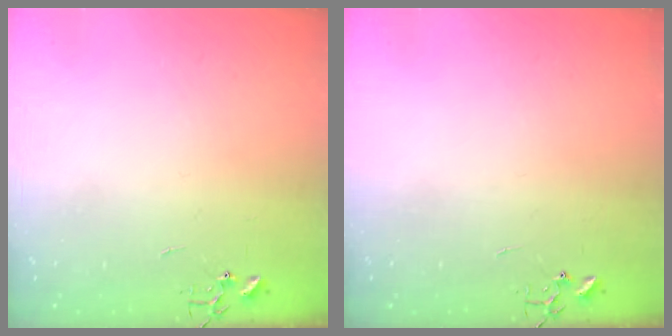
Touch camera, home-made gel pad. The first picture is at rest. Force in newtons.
{"total": 0.0}